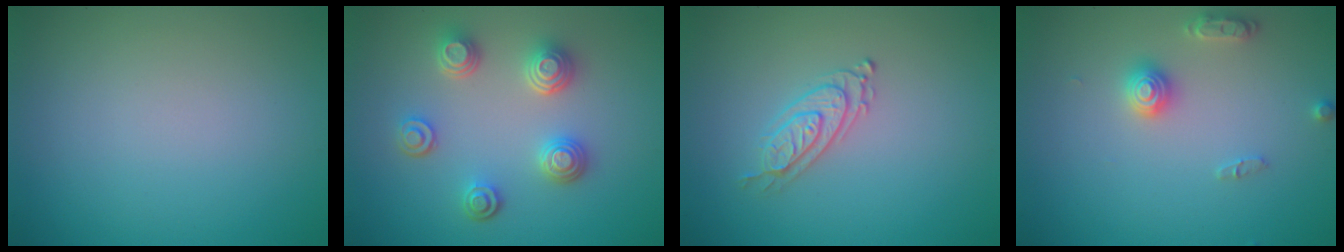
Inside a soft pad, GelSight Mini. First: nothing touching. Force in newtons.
{"total": 4.0, "press": 3.3, "slide": 2.1}
{"total": 2.3, "press": 2.1, "slide": 0.9}
{"total": 2.5, "press": 2.5, "slide": 0.4}